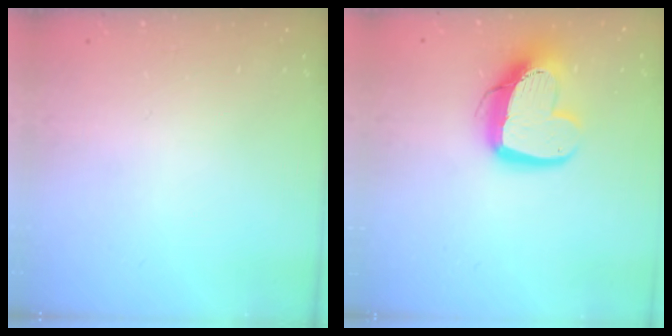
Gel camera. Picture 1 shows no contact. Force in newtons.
{"total": 14.0, "press": 13.9, "slide": 1.7}